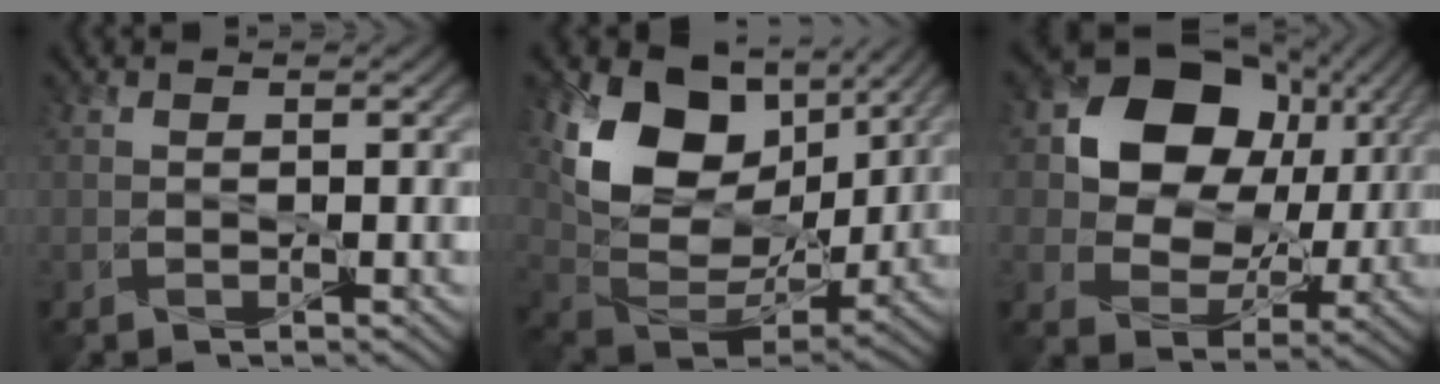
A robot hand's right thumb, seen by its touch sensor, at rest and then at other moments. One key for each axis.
{"total": 16.4, "fx": 5.3, "fy": 10.5, "fz": 11.4, "tx": -0.220, "ty": 0.003, "tz": 0.120}
{"total": 14.3, "fx": 3.3, "fy": 10.8, "fz": 8.9, "tx": -0.144, "ty": 0.010, "tz": 0.058}